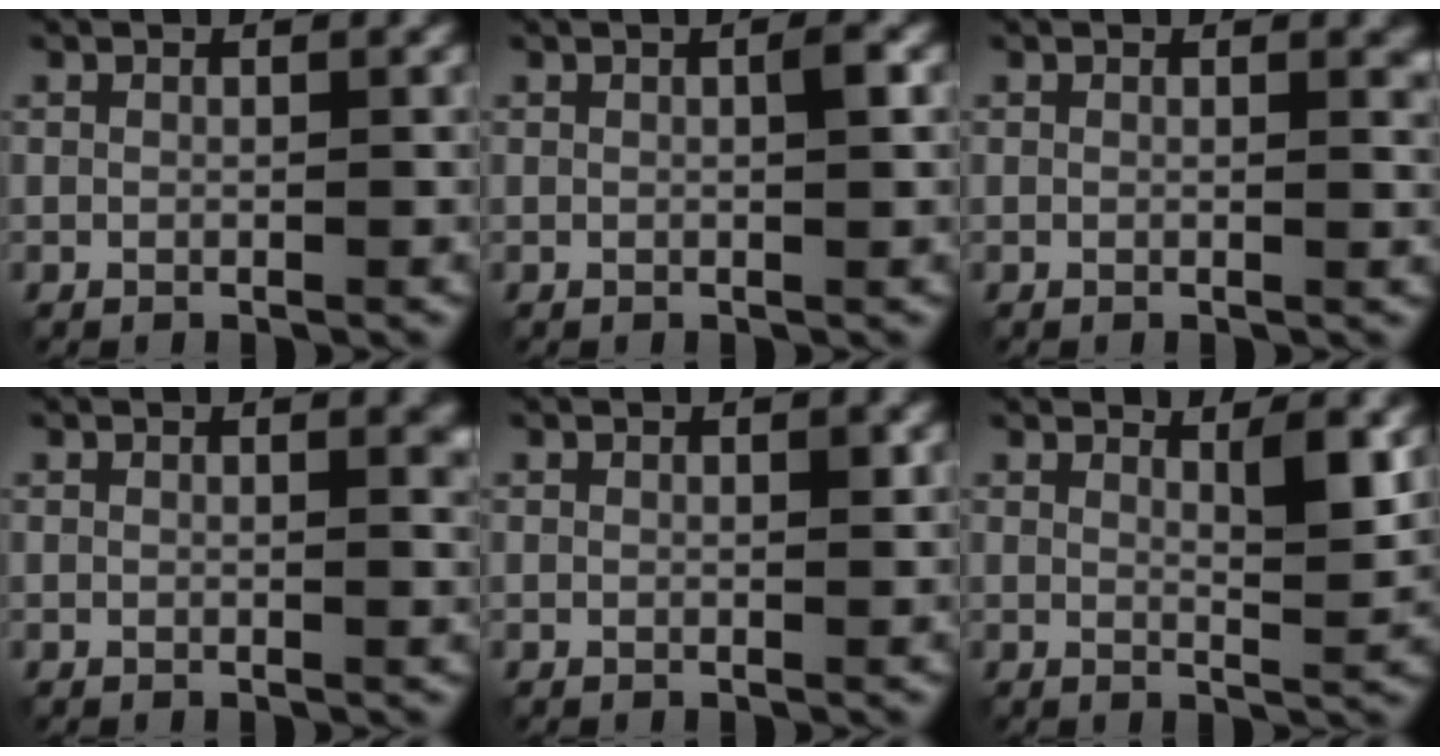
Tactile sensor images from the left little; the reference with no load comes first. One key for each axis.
{"total": 1.1, "fx": 0.2, "fy": 0.1, "fz": 1.1, "tx": -0.019, "ty": 0.002, "tz": 0.002}
{"total": 1.0, "fx": 0.5, "fy": 0.3, "fz": 0.9, "tx": -0.007, "ty": -0.001, "tz": 0.007}
{"total": 1.3, "fx": 0.5, "fy": 0.4, "fz": 1.2, "tx": -0.010, "ty": 0.001, "tz": 0.006}
{"total": 0.5, "fx": 0.2, "fy": 0.2, "fz": 0.5, "tx": -0.005, "ty": -0.001, "tz": 0.003}
{"total": 3.2, "fx": 1.9, "fy": 0.6, "fz": 2.5, "tx": -0.030, "ty": -0.005, "tz": 0.032}